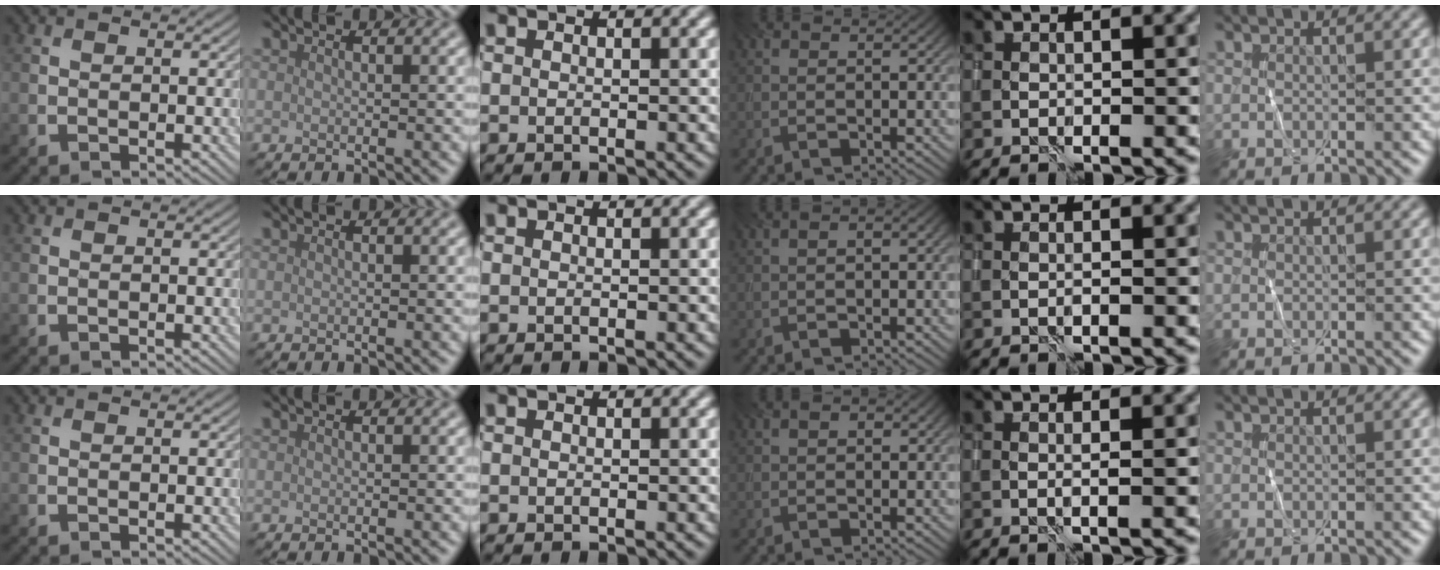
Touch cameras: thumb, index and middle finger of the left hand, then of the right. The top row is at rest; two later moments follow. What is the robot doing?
{"motion": "wrap", "object": "sponge"}